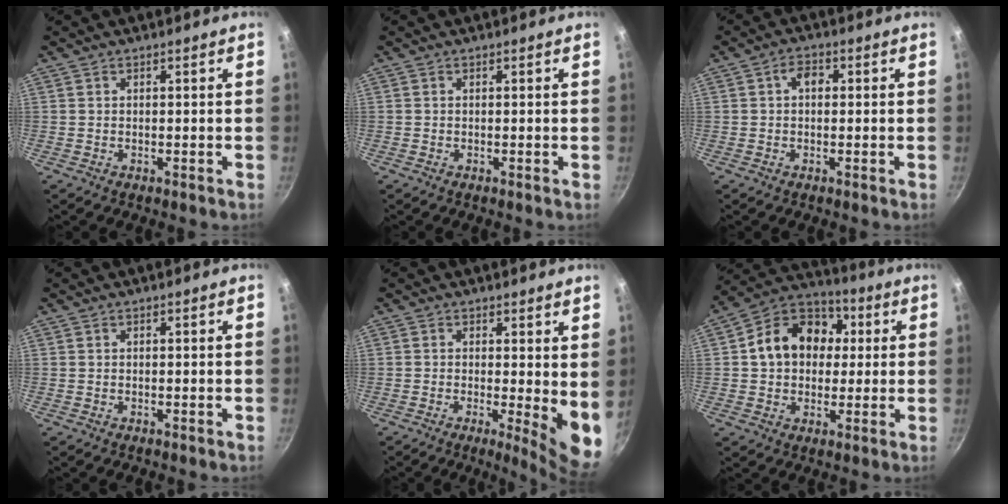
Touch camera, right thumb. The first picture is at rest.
{"total": 0.0}
{"total": 3.0, "force": [0.4, 2.1, 2.2], "torque": [-0.029, 0.010, 0.000]}
{"total": 0.0}
{"total": 7.9, "force": [0.1, 2.2, 7.6], "torque": [-0.097, -0.021, 0.002]}
{"total": 15.2, "force": [2.4, 12.0, 9.0], "torque": [-0.116, 0.028, 0.020]}